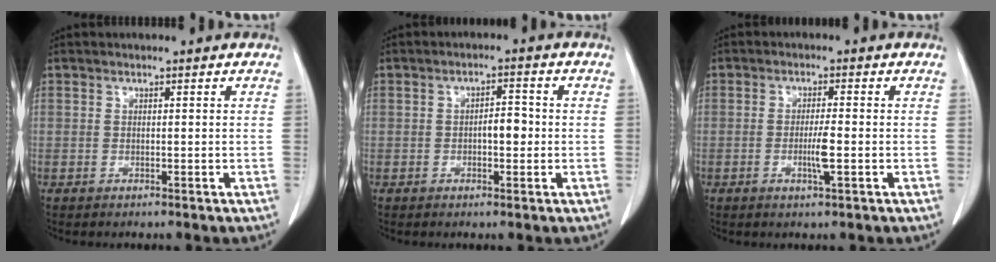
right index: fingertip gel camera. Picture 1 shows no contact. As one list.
[{"total": 3.1, "force": [-0.4, 1.2, 2.8], "torque": [-0.042, 0.005, -0.007]}, {"total": 3.3, "force": [-1.0, 0.0, 3.2], "torque": [-0.061, -0.004, -0.018]}]